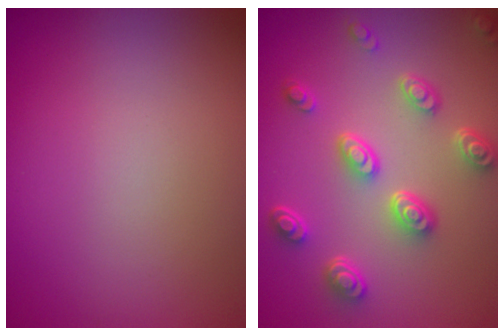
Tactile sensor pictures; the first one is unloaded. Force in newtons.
{"total": 4.9, "press": 3.7, "slide": 3.2}